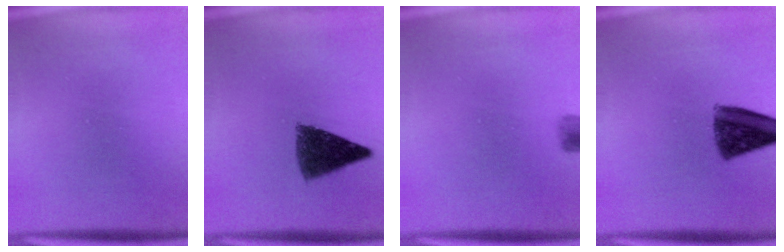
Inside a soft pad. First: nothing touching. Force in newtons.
{"total": 6.4}
{"total": 2.4}
{"total": 9.8}